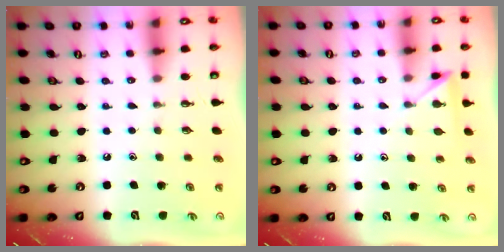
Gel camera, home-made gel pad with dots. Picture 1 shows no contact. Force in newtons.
{"total": 5.4, "press": 5.3, "slide": 0.5}